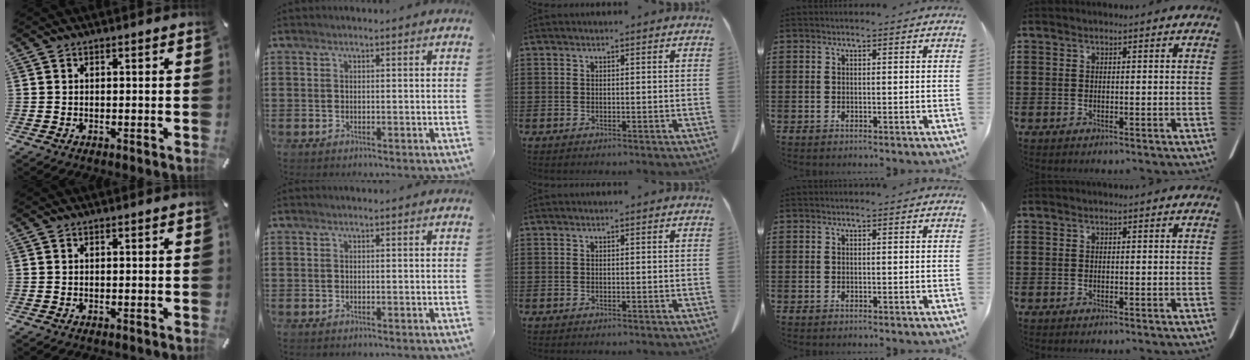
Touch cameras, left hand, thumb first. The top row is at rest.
{}